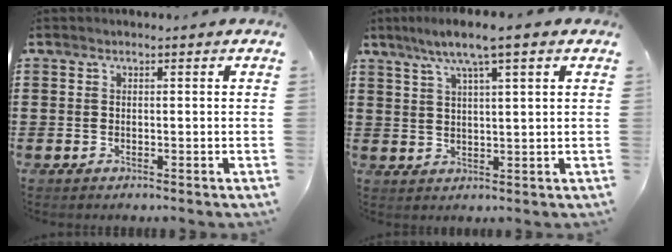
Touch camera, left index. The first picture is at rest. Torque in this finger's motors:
{"motor_torque": [1.85, -0.29, 0.50, 0.21]}